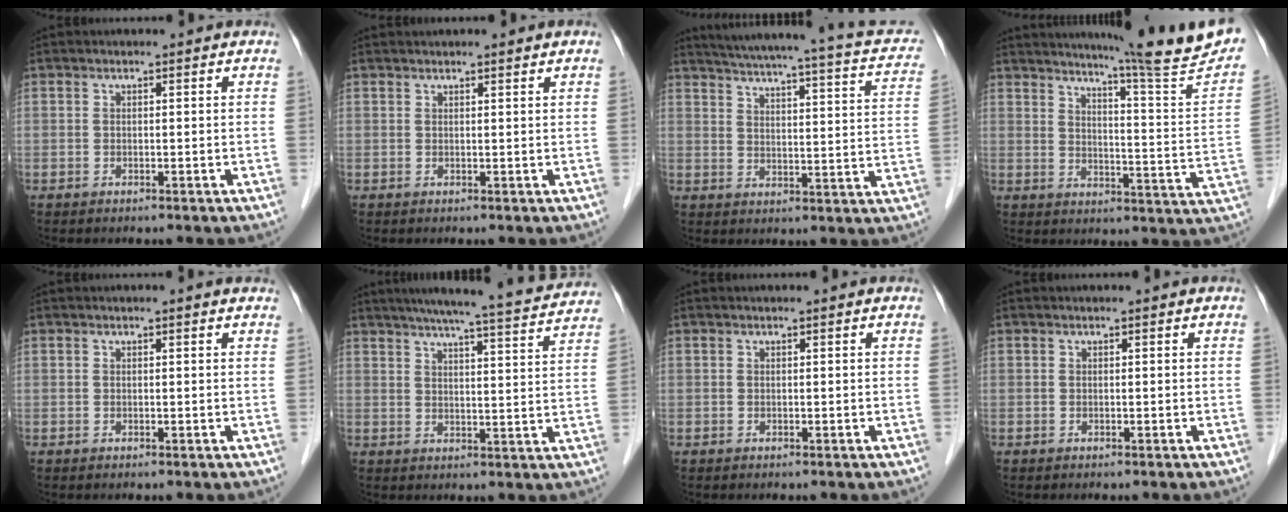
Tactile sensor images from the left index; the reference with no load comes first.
{"total": 1.8, "force": [1.6, -0.1, 0.8], "torque": [-0.009, 0.019, 0.027]}
{"total": 22.2, "force": [18.4, 3.4, 12.1], "torque": [-0.172, 0.000, 0.215]}
{"total": 18.9, "force": [16.6, -2.3, 8.7], "torque": [-0.126, -0.085, 0.202]}
{"total": 0.7, "force": [0.6, -0.1, 0.4], "torque": [-0.012, 0.004, 0.007]}
{"total": 18.2, "force": [16.5, 0.1, 7.8], "torque": [-0.123, -0.009, 0.206]}
{"total": 0.0}
{"total": 0.0}